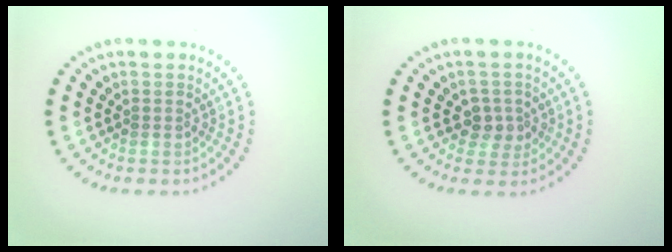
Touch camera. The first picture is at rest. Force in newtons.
{"total": 2.1, "press": 1.9, "slide": 0.8}